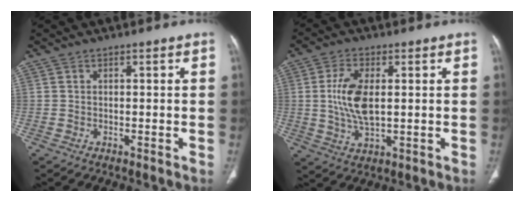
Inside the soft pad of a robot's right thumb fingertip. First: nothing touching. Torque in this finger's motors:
{"motor_torque": [-0.35, 0.86, 0.87, 0.61, 0.32]}